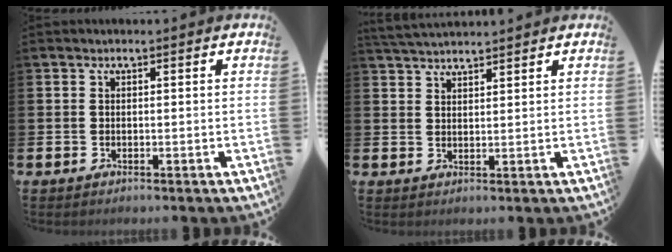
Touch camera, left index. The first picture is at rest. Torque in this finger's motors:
{"motor_torque": [0.51, -0.86, 0.27, 0.06]}